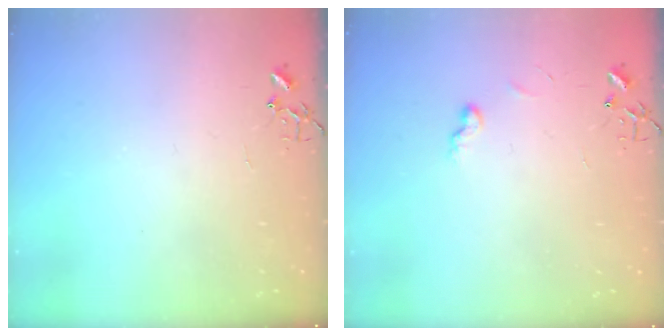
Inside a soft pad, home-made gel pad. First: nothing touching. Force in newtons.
{"total": 5.3, "press": 5.2, "slide": 0.7}